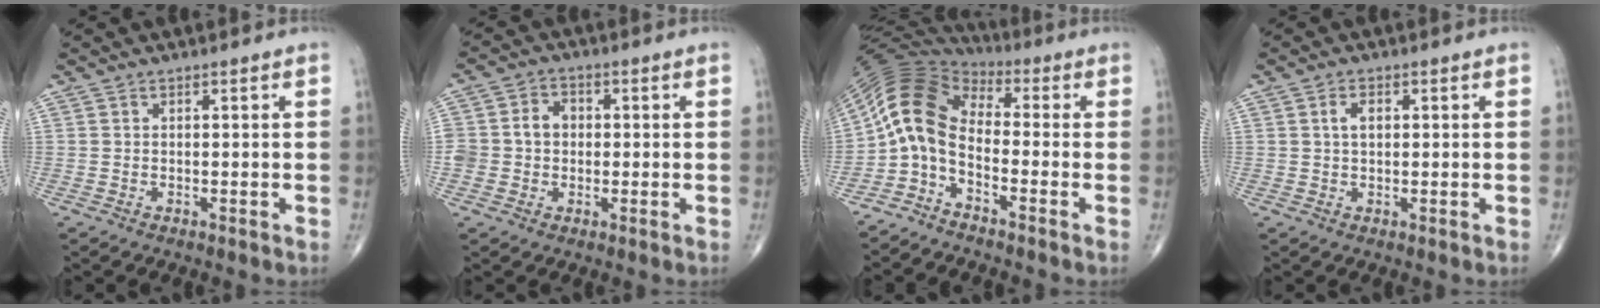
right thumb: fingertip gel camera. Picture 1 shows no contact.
{"total": 6.7, "force": [0.0, 5.8, 3.4], "torque": [-0.050, 0.022, -0.003]}
{"total": 9.8, "force": [-2.3, 5.7, 7.6], "torque": [-0.141, 0.058, -0.063]}
{"total": 2.5, "force": [0.6, 1.5, 2.0], "torque": [-0.035, 0.005, 0.010]}